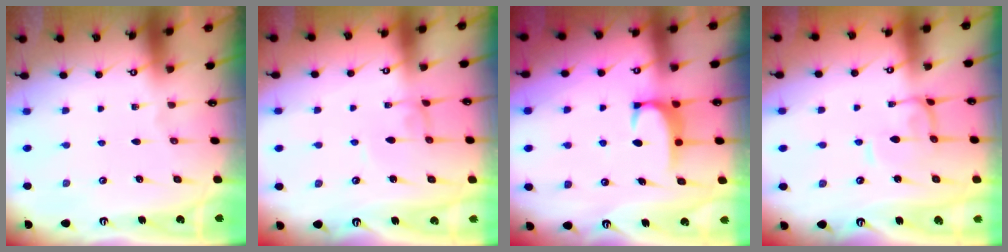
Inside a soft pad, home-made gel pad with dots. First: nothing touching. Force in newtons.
{"total": 0.0}
{"total": 2.0, "press": 2.0, "slide": 0.5}
{"total": 0.8, "press": 0.8, "slide": 0.4}